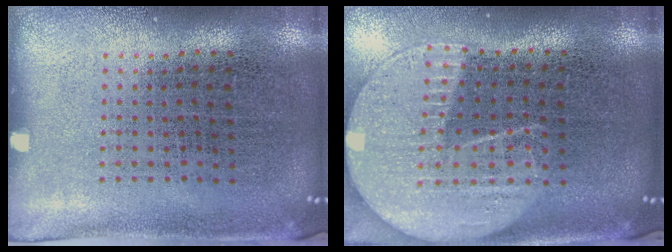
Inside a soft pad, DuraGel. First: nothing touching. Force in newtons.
{"total": 2.2, "press": 2.0, "slide": 1.1}